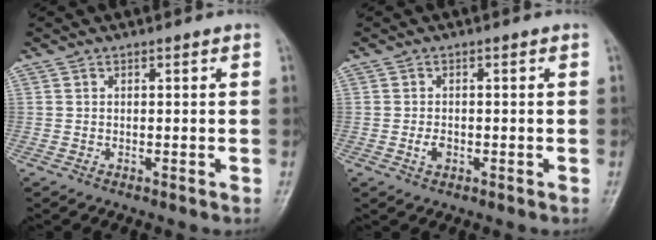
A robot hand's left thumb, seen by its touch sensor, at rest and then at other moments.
{"total": 2.0, "force": [-0.6, 1.3, 1.3], "torque": [-0.022, 0.001, -0.013]}